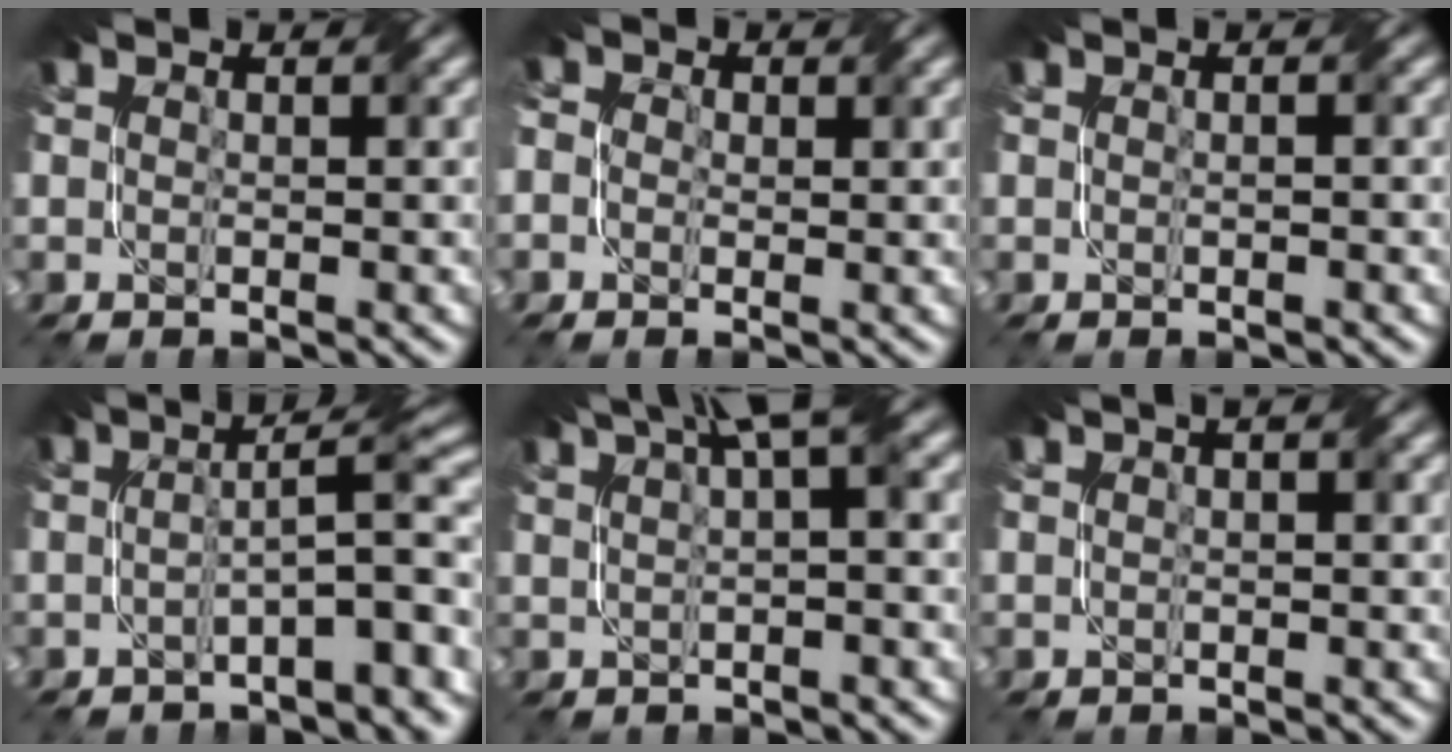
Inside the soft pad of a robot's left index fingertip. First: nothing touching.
{"total": 1.8, "force": [0.3, 1.6, 0.8], "torque": [-0.016, 0.012, -0.010]}
{"total": 0.6, "force": [-0.1, 0.0, 0.6], "torque": [-0.006, 0.004, -0.005]}
{"total": 6.2, "force": [-1.7, 1.0, 5.9], "torque": [-0.076, 0.021, -0.033]}
{"total": 3.8, "force": [2.2, 0.6, 3.0], "torque": [-0.033, 0.018, 0.040]}
{"total": 0.6, "force": [0.4, -0.2, 0.4], "torque": [-0.009, 0.006, 0.006]}